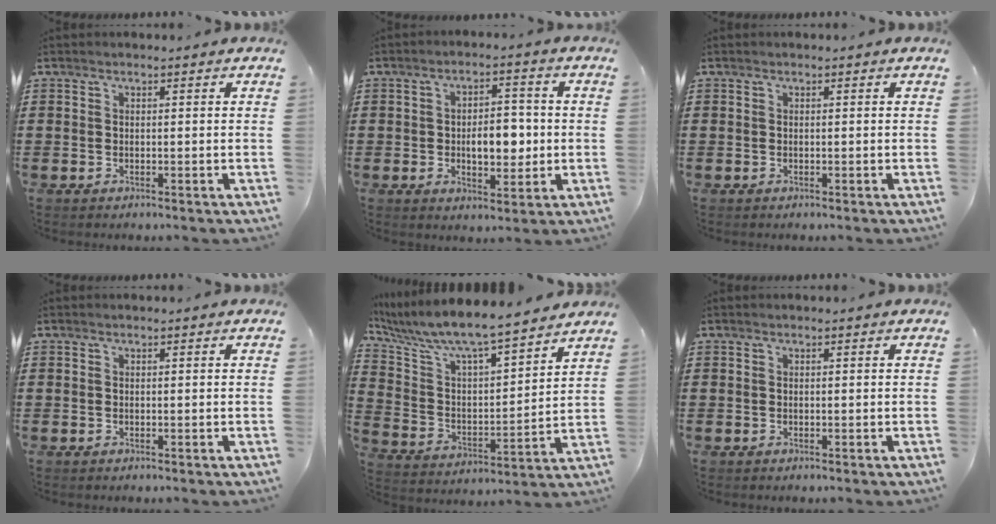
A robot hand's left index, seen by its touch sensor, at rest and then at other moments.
{"total": 6.6, "force": [-0.5, 3.4, 5.6], "torque": [-0.073, -0.003, -0.018]}
{"total": 0.0}
{"total": 0.0}
{"total": 7.0, "force": [6.3, 0.8, 2.9], "torque": [-0.087, -0.048, 0.102]}
{"total": 0.0}